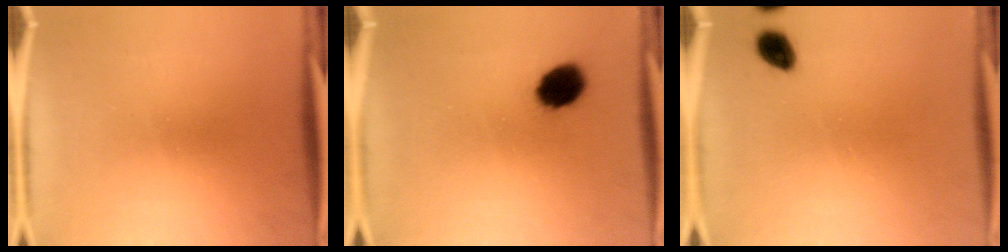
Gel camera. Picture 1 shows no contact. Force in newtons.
{"total": 8.6}
{"total": 4.1}